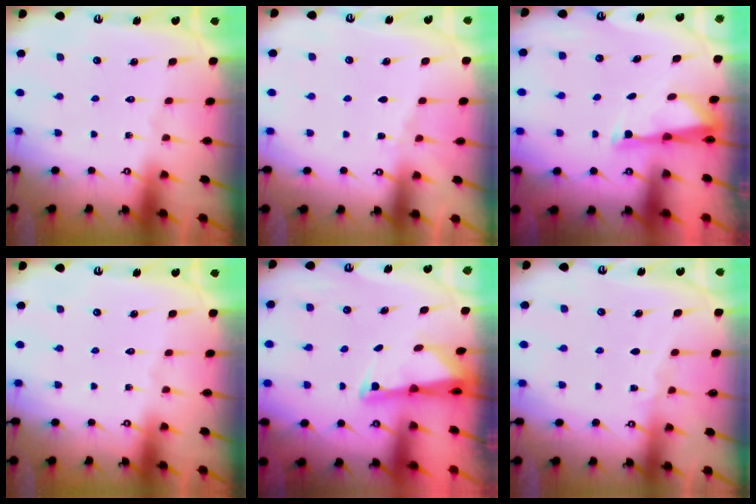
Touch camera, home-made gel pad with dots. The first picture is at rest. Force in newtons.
{"total": 2.7, "press": 2.7, "slide": 0.4}
{"total": 3.1, "press": 3.0, "slide": 0.6}
{"total": 0.0}
{"total": 1.9, "press": 1.9, "slide": 0.3}
{"total": 2.8, "press": 2.8, "slide": 0.3}